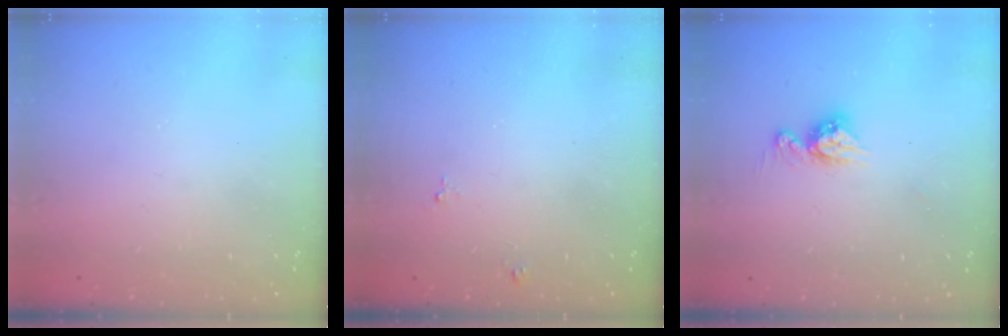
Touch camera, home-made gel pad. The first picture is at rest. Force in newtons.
{"total": 4.1, "press": 4.1, "slide": 0.4}
{"total": 8.5, "press": 8.4, "slide": 0.8}